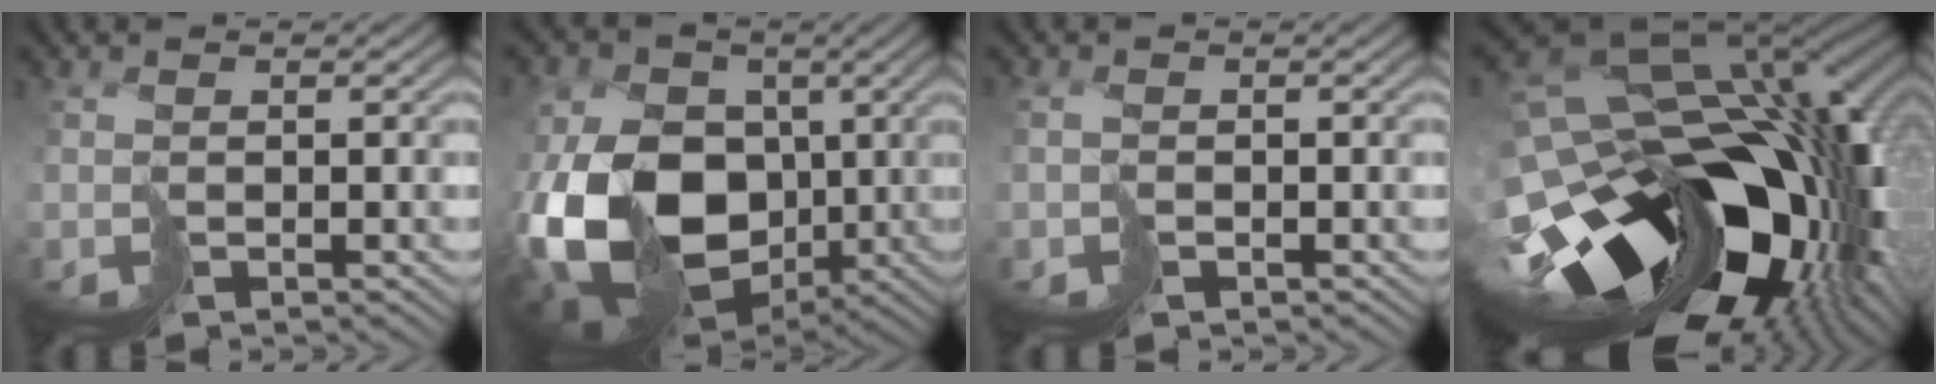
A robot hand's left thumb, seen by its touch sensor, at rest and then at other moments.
{"total": 20.6, "force": [-2.9, 15.7, 13.0], "torque": [-0.274, -0.020, -0.063]}
{"total": 1.8, "force": [-0.4, 1.6, 0.6], "torque": [-0.010, 0.003, -0.009]}
{"total": 19.5, "force": [-6.6, 12.3, 13.6], "torque": [-0.261, -0.055, -0.072]}